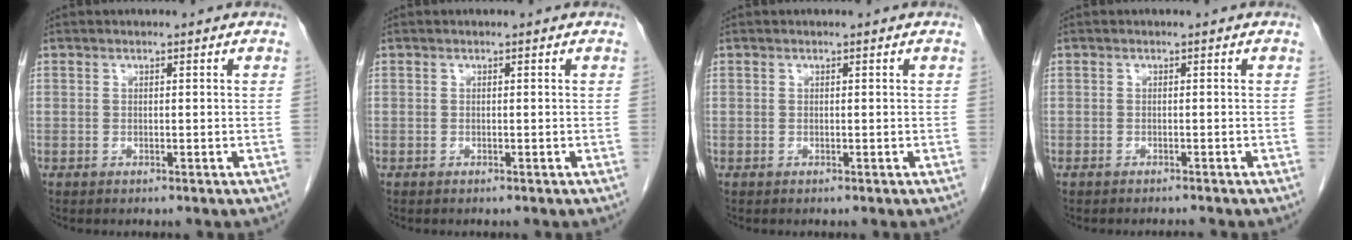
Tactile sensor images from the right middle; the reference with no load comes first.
{"total": 0.0}
{"total": 0.0}
{"total": 1.3, "force": [-1.2, -0.1, 0.4], "torque": [-0.008, -0.002, -0.016]}